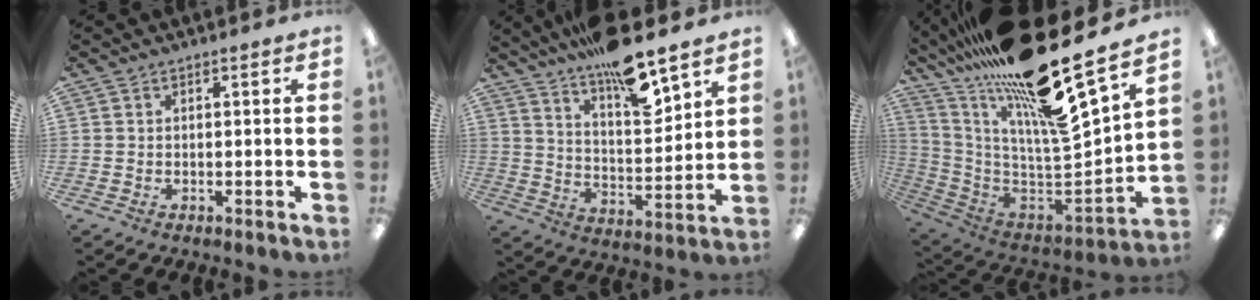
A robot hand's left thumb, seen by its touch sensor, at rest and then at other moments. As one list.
[{"total": 14.5, "force": [12.1, 2.7, 7.5], "torque": [-0.125, -0.085, 0.207]}, {"total": 23.6, "force": [16.3, 3.4, 16.7], "torque": [-0.267, -0.141, 0.261]}]